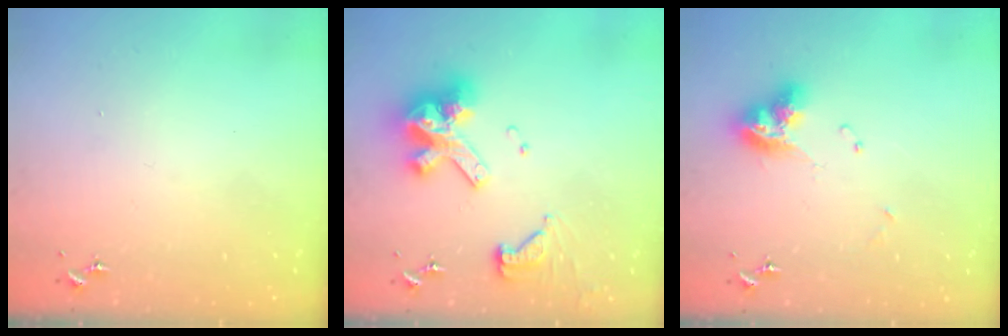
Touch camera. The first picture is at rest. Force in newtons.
{"total": 20.0, "press": 19.8, "slide": 2.3}
{"total": 11.9, "press": 11.8, "slide": 1.4}